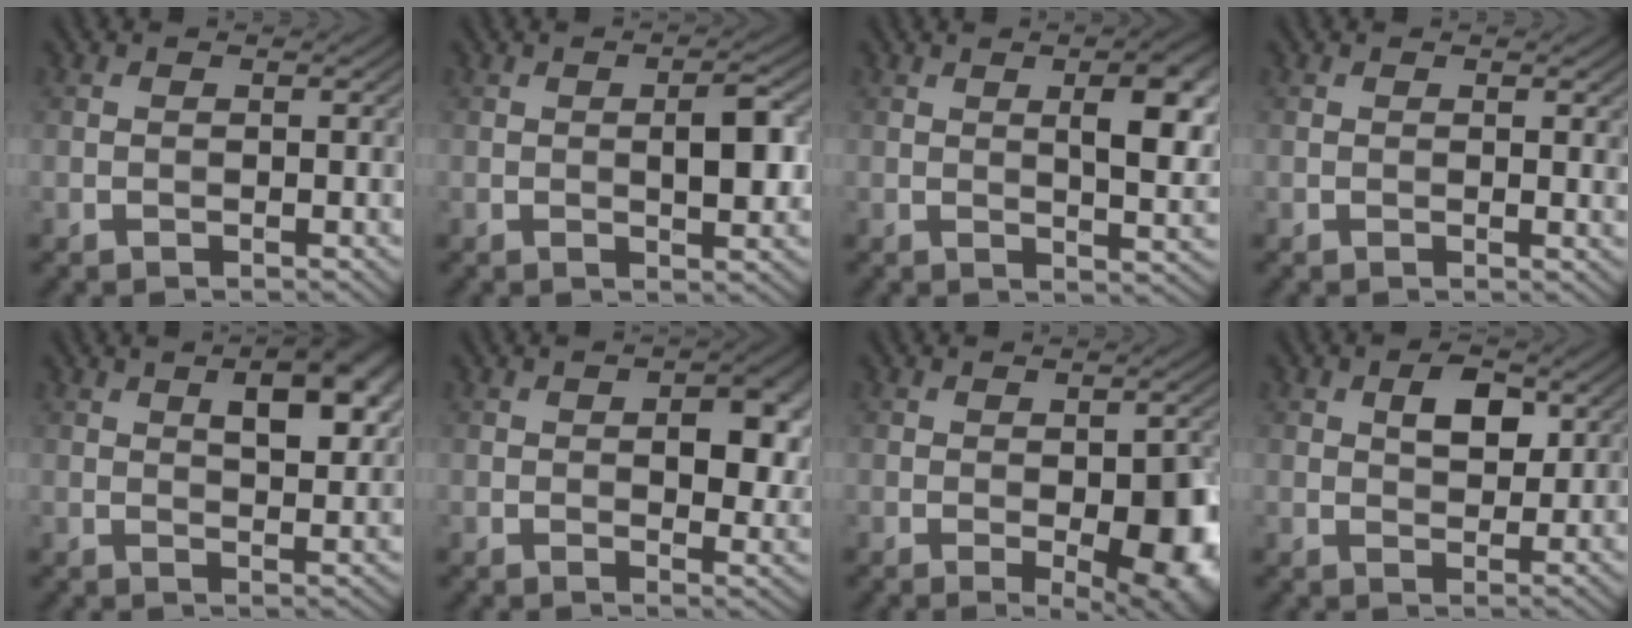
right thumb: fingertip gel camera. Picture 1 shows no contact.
{"total": 4.3, "force": [0.2, 1.4, 4.1], "torque": [-0.067, 0.004, 0.002]}
{"total": 7.9, "force": [1.9, 2.7, 7.2], "torque": [-0.104, 0.006, 0.028]}
{"total": 1.1, "force": [0.4, 0.3, 1.0], "torque": [-0.012, -0.005, 0.007]}
{"total": 8.6, "force": [3.3, 3.6, 7.1], "torque": [-0.095, 0.011, 0.043]}
{"total": 7.7, "force": [1.2, 4.0, 6.5], "torque": [-0.087, 0.001, 0.019]}
{"total": 8.9, "force": [-2.2, 3.8, 7.8], "torque": [-0.099, -0.012, -0.021]}
{"total": 4.3, "force": [1.5, 2.3, 3.3], "torque": [-0.056, 0.001, 0.026]}